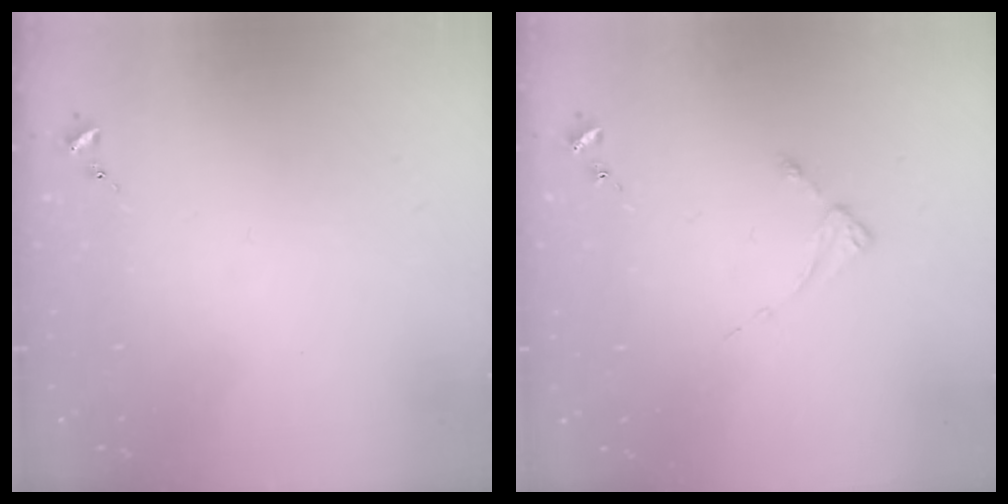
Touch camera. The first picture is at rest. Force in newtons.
{"total": 2.1, "press": 2.0, "slide": 0.4}